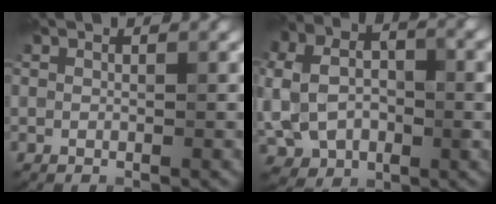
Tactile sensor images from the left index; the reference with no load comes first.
{"total": 9.4, "force": [-0.4, 7.2, 6.1], "torque": [-0.128, 0.005, -0.003]}